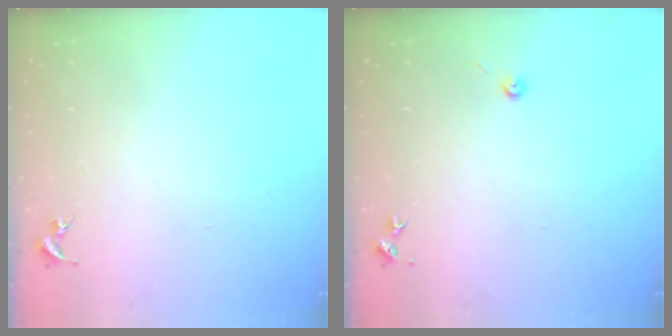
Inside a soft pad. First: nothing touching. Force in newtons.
{"total": 3.0, "press": 3.0, "slide": 0.3}